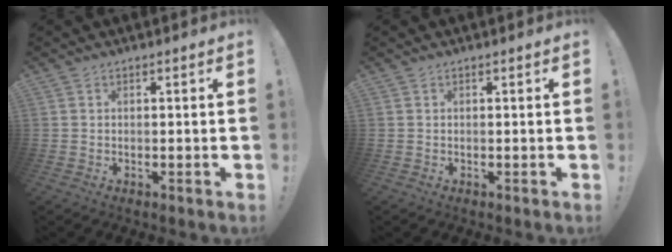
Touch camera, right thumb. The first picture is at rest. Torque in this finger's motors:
{"motor_torque": [-0.01, -0.08, -0.03, 0.05, 0.01]}